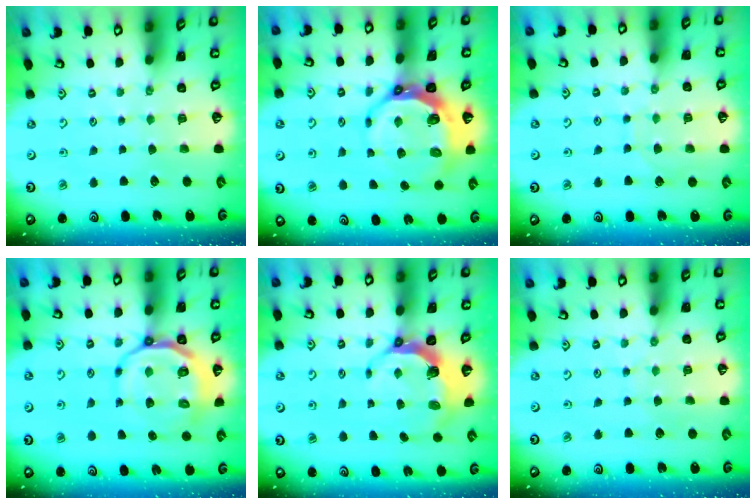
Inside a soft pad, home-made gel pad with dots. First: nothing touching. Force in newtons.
{"total": 10.1, "press": 9.2, "slide": 4.3}
{"total": 5.9, "press": 5.9, "slide": 0.5}
{"total": 11.0, "press": 10.6, "slide": 2.7}
{"total": 6.6, "press": 5.1, "slide": 4.2}
{"total": 4.7, "press": 4.7, "slide": 0.4}